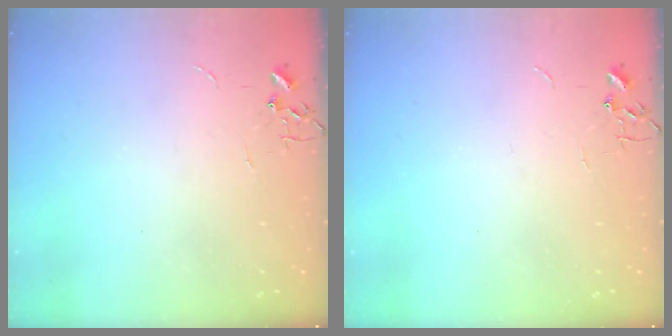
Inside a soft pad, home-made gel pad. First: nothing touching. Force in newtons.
{"total": 0.0}